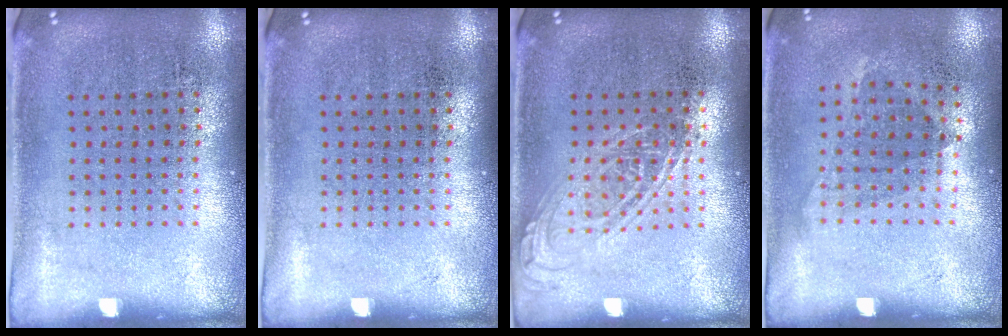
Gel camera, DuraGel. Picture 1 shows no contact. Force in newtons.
{"total": 0.0}
{"total": 1.0, "press": 1.0, "slide": 0.1}
{"total": 1.0, "press": 0.8, "slide": 0.6}